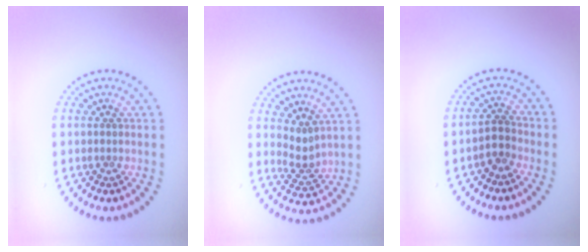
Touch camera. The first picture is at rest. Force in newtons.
{"total": 2.0, "press": 1.3, "slide": 1.5}
{"total": 1.8, "press": 1.5, "slide": 1.1}